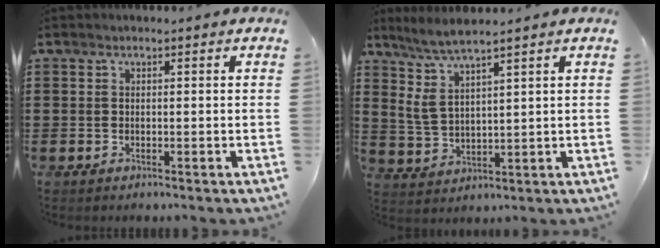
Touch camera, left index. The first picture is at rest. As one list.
[{"total": 5.9, "force": [3.9, 1.3, 4.2], "torque": [-0.099, -0.008, 0.068]}]